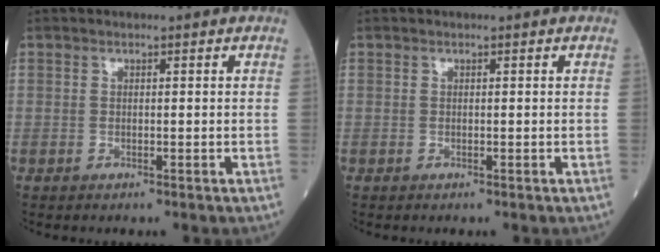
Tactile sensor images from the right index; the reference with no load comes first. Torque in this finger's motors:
{"motor_torque": [0.00, 0.00, 0.00, 0.00]}